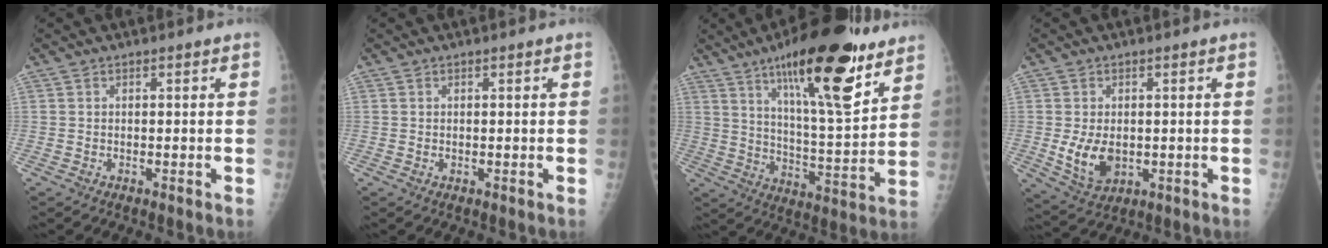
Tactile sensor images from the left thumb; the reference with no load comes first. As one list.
[{"total": 0.8, "force": [0.4, 0.4, 0.5], "torque": [-0.006, -0.002, 0.006]}, {"total": 22.1, "force": [13.5, 5.6, 16.6], "torque": [-0.230, -0.068, 0.215]}, {"total": 7.1, "force": [-0.5, 4.8, 5.2], "torque": [-0.080, -0.016, 0.006]}]